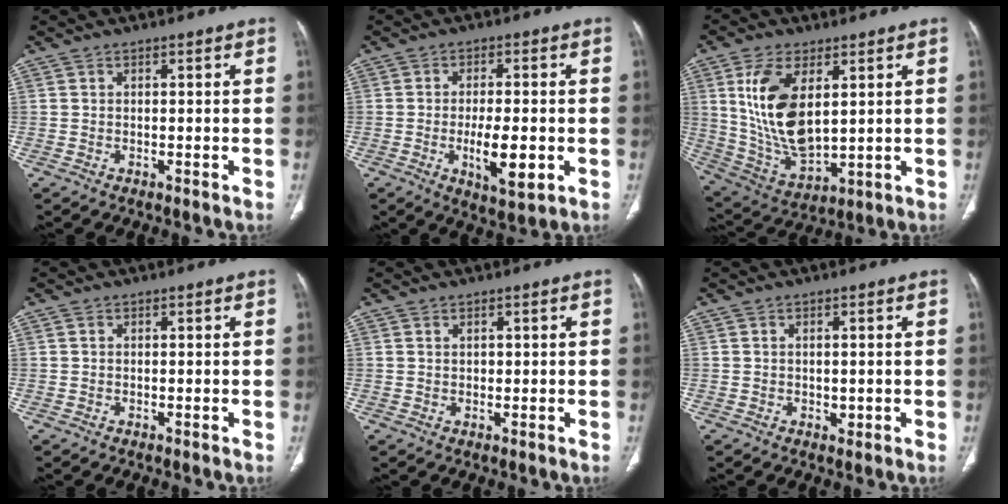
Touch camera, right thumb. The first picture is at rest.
{"total": 8.8, "force": [-2.0, 3.0, 8.0], "torque": [-0.130, -0.009, -0.029]}
{"total": 15.4, "force": [4.3, 7.6, 12.6], "torque": [-0.242, -0.025, 0.099]}
{"total": 0.0}
{"total": 0.8, "force": [0.6, 0.3, 0.4], "torque": [0.001, -0.005, 0.011]}
{"total": 1.5, "force": [-0.1, 0.9, 1.3], "torque": [-0.018, -0.004, 0.001]}